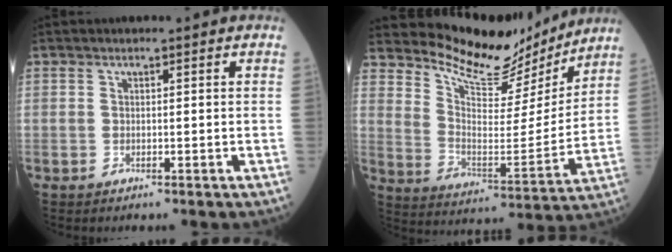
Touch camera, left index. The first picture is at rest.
{"total": 14.4, "force": [13.8, 2.9, 2.9], "torque": [-0.066, -0.030, 0.217]}